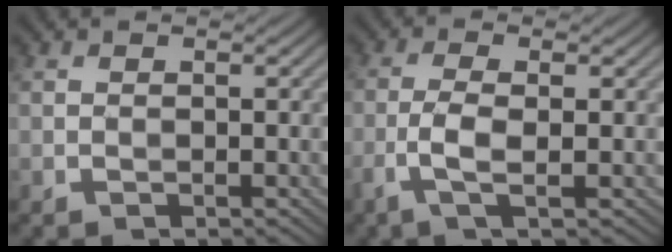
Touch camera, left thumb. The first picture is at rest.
{"total": 3.9, "force": [-1.1, 0.9, 3.6], "torque": [-0.089, 0.003, -0.027]}